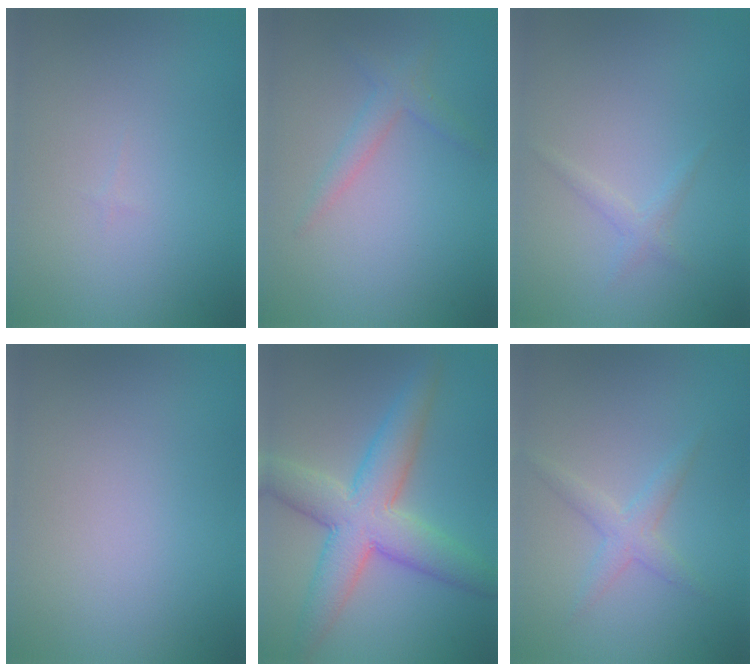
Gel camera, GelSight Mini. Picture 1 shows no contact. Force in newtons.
{"total": 1.8, "press": 1.8, "slide": 0.1}
{"total": 1.0, "press": 1.0, "slide": 0.1}
{"total": 0.0}
{"total": 7.4, "press": 7.3, "slide": 0.3}
{"total": 2.0, "press": 2.0, "slide": 0.1}